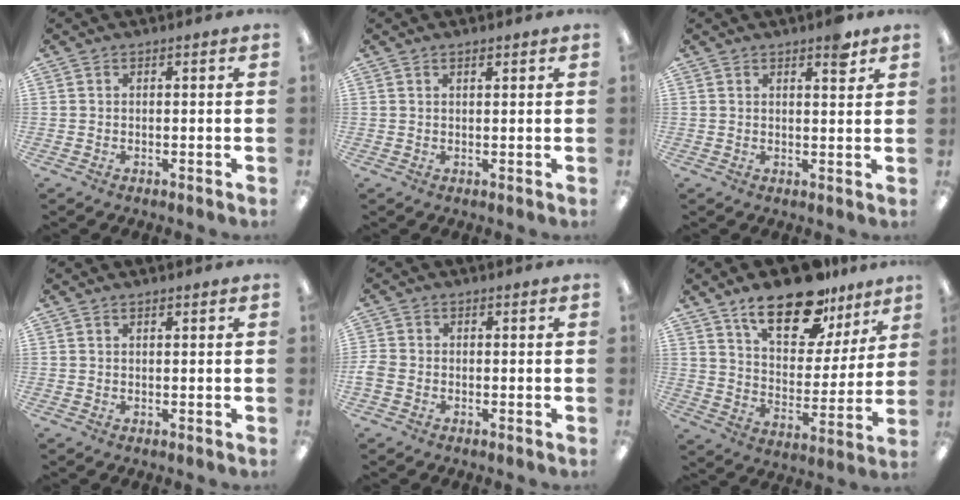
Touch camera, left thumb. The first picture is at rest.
{"total": 1.1, "force": [0.9, 0.3, 0.6], "torque": [-0.005, -0.004, 0.014]}
{"total": 4.3, "force": [3.1, 1.4, 2.8], "torque": [-0.029, -0.014, 0.047]}
{"total": 0.6, "force": [0.5, 0.2, 0.3], "torque": [-0.007, 0.001, 0.009]}
{"total": 2.4, "force": [-1.0, 1.8, 1.2], "torque": [-0.025, 0.003, -0.019]}
{"total": 19.2, "force": [13.5, 8.4, 10.8], "torque": [-0.167, -0.075, 0.230]}